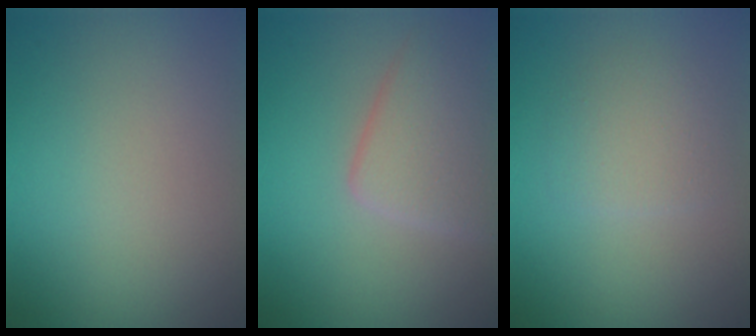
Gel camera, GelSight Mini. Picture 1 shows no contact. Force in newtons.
{"total": 4.3, "press": 4.3, "slide": 0.3}
{"total": 2.3, "press": 2.3, "slide": 0.0}